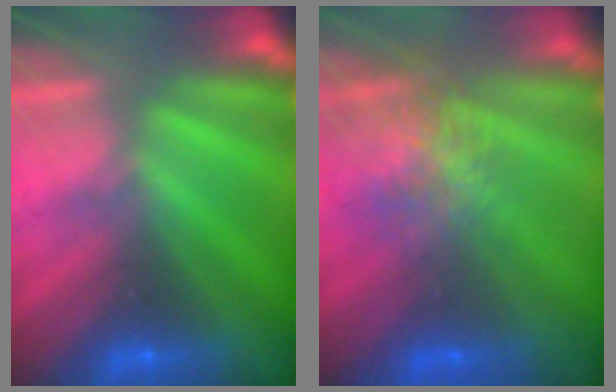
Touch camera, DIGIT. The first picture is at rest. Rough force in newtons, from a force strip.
{"total": 7.1}